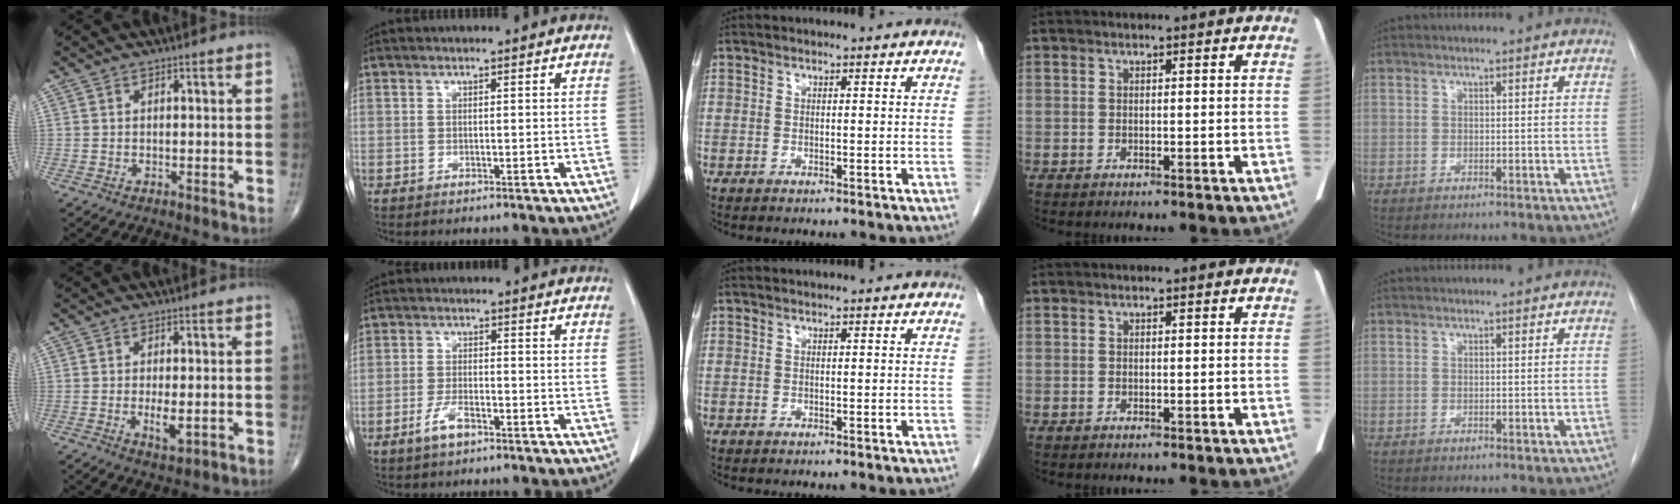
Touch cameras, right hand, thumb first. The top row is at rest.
{"thumb": {"total": 4.0, "force": [-0.8, 1.5, 3.6], "torque": [-0.061, -0.008, -0.012]}, "index": {"total": 3.7, "force": [-2.4, 1.2, 2.6], "torque": [-0.054, 0.003, -0.043]}}